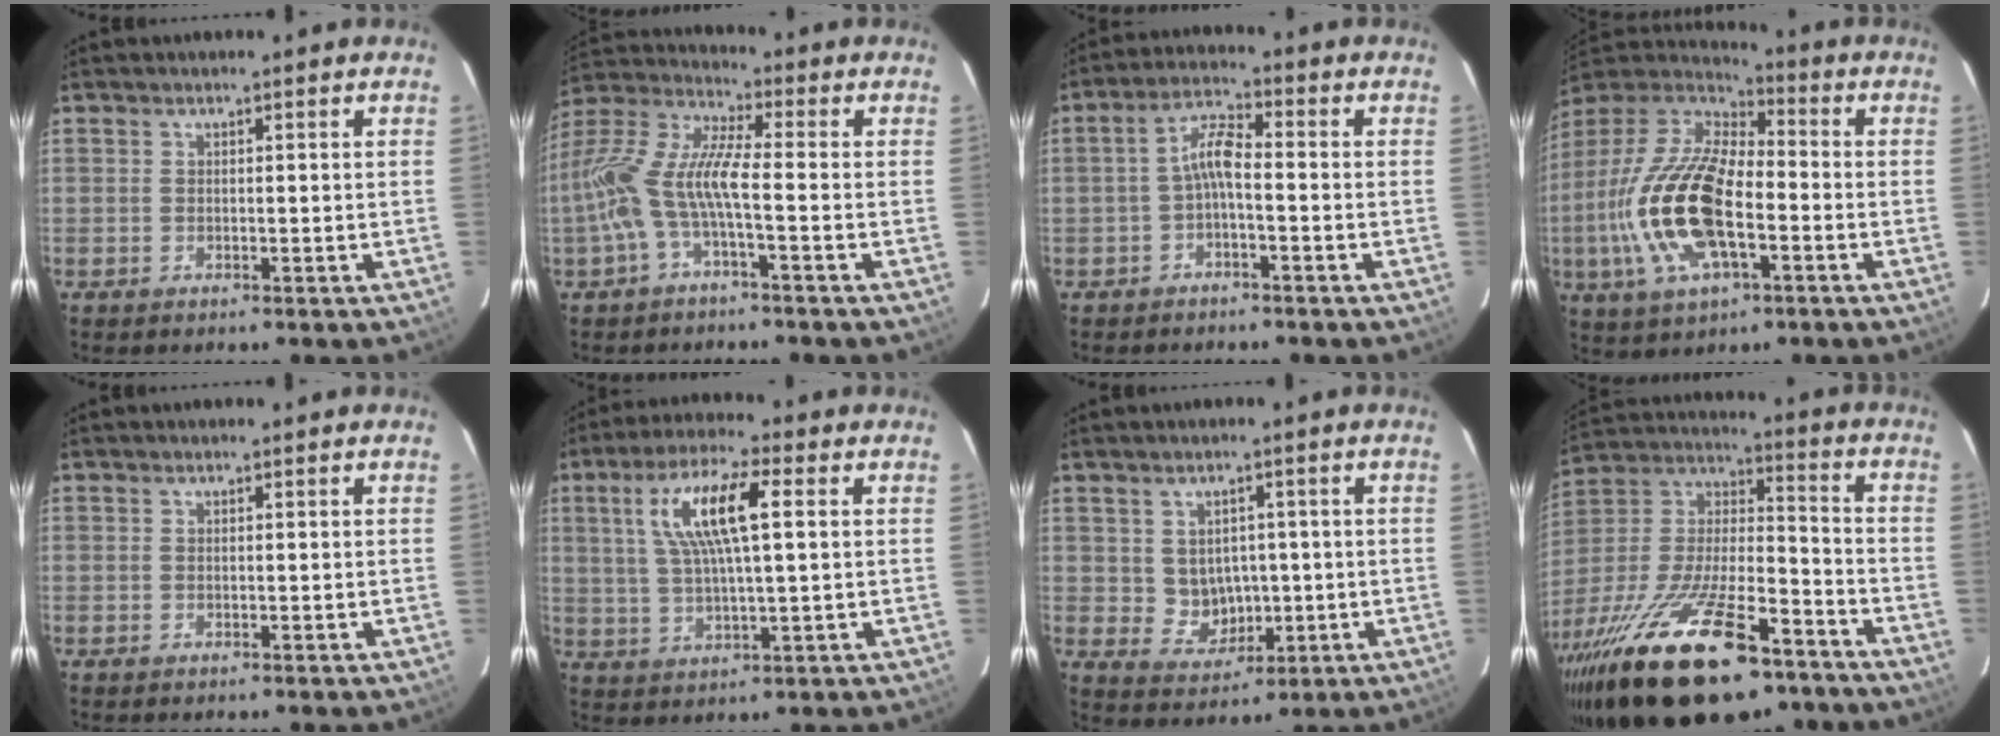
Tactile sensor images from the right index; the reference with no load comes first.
{"total": 11.9, "force": [-3.0, 2.3, 11.3], "torque": [-0.236, 0.006, -0.060]}
{"total": 4.6, "force": [-1.6, 1.2, 4.1], "torque": [-0.089, 0.016, -0.032]}
{"total": 20.9, "force": [-5.0, 9.1, 18.2], "torque": [-0.387, -0.013, -0.096]}
{"total": 0.0}
{"total": 12.0, "force": [3.2, 2.8, 11.3], "torque": [-0.216, 0.015, 0.062]}
{"total": 5.9, "force": [0.1, 5.4, 2.4], "torque": [-0.049, 0.007, 0.020]}
{"total": 30.8, "force": [-19.9, 11.2, 20.7], "torque": [-0.405, -0.034, -0.318]}